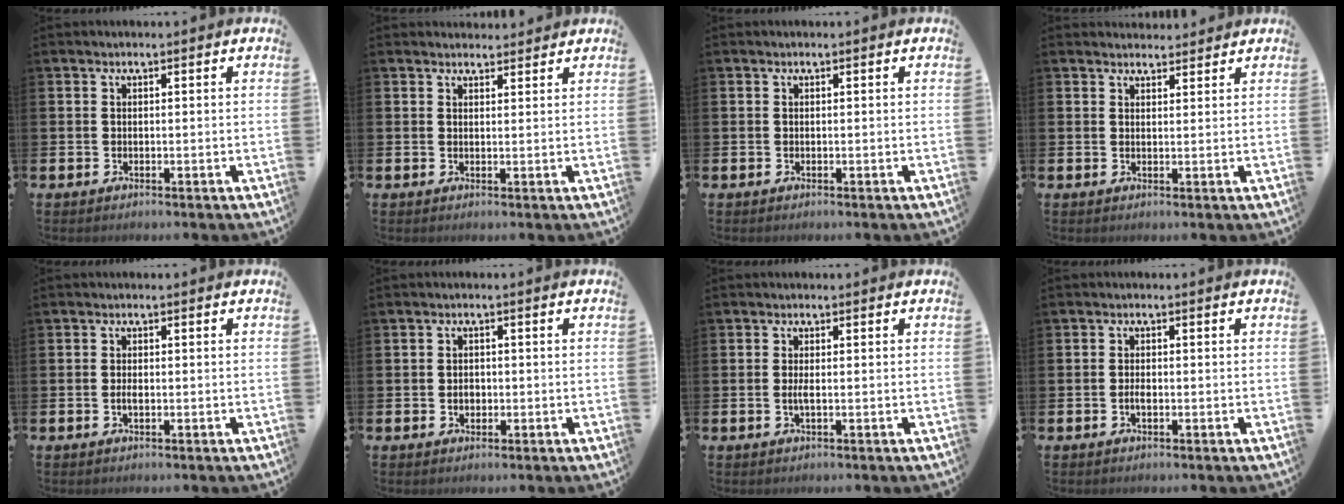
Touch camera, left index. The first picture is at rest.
{"total": 1.8, "force": [1.7, 0.5, -0.2], "torque": [0.012, -0.008, 0.029]}
{"total": 0.0}
{"total": 2.2, "force": [2.1, 0.6, -0.2], "torque": [0.012, -0.013, 0.036]}
{"total": 1.2, "force": [-0.3, 0.5, 1.0], "torque": [-0.018, 0.000, -0.006]}
{"total": 1.7, "force": [-0.3, 1.3, 0.9], "torque": [-0.009, 0.003, -0.009]}
{"total": 1.2, "force": [-0.2, 0.2, 1.2], "torque": [-0.028, 0.003, -0.003]}
{"total": 1.4, "force": [-0.4, 0.6, 1.1], "torque": [-0.020, 0.000, -0.009]}